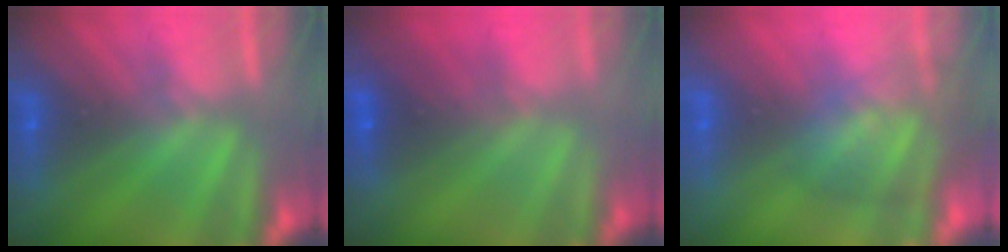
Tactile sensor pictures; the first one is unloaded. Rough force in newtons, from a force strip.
{"total": 1.9}
{"total": 3.8}